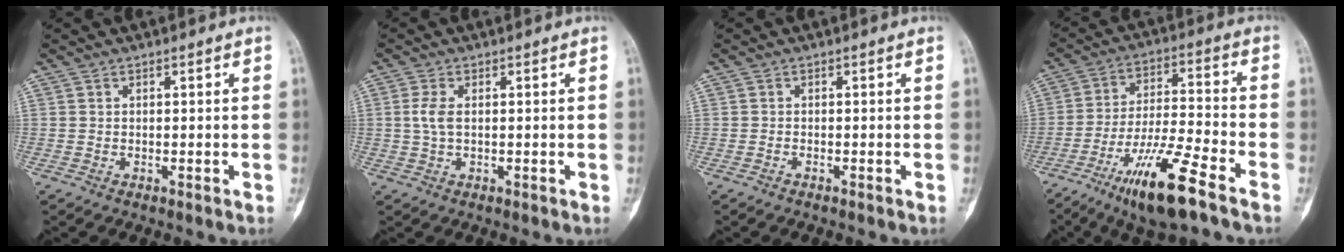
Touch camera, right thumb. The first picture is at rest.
{"total": 3.0, "force": [0.3, 1.4, 2.6], "torque": [-0.069, 0.002, 0.007]}
{"total": 0.0}
{"total": 15.0, "force": [-9.1, 2.2, 11.7], "torque": [-0.223, 0.036, -0.163]}